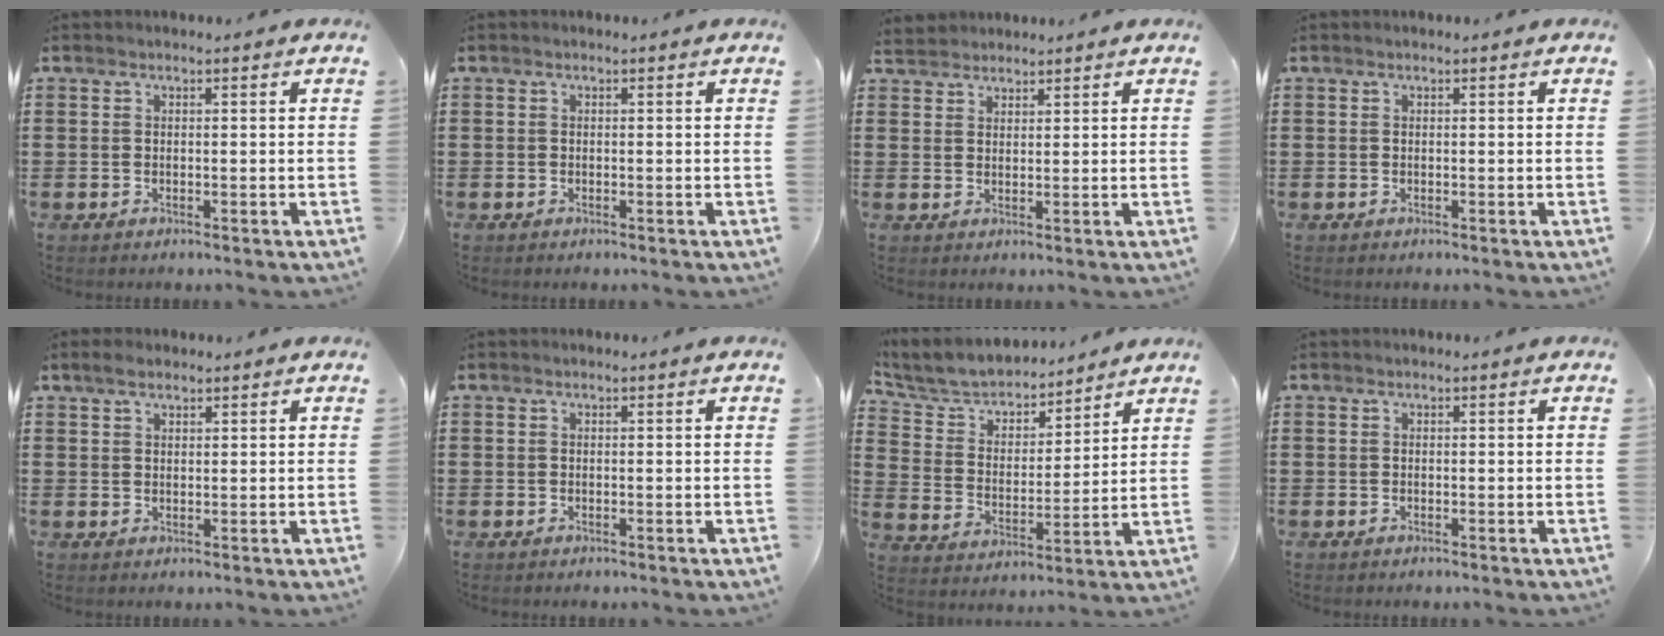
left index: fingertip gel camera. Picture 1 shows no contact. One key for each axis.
{"total": 0.0}
{"total": 2.3, "fx": 2.1, "fy": 0.8, "fz": -0.4, "tx": 0.000, "ty": 0.003, "tz": 0.042}
{"total": 0.0}
{"total": 2.2, "fx": 1.7, "fy": 1.0, "fz": 0.9, "tx": -0.023, "ty": 0.006, "tz": 0.032}
{"total": 0.0}
{"total": 6.0, "fx": 5.6, "fy": 1.8, "fz": 1.0, "tx": -0.054, "ty": -0.033, "tz": 0.093}
{"total": 0.0}